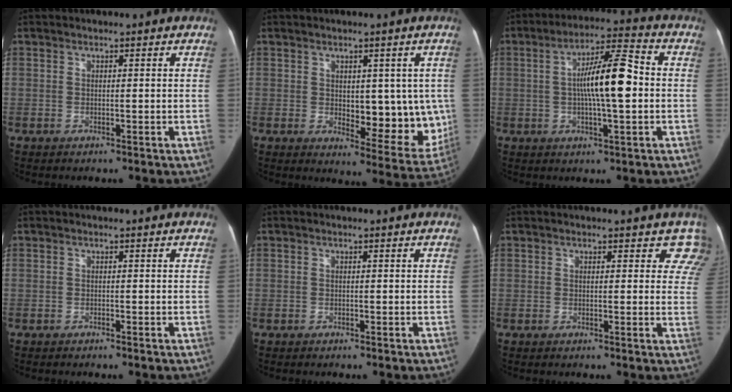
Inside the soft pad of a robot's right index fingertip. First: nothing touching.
{"total": 10.9, "force": [0.3, 5.3, 9.5], "torque": [-0.099, -0.011, 0.017]}
{"total": 11.1, "force": [0.0, 1.7, 11.0], "torque": [-0.190, 0.021, -0.005]}
{"total": 0.5, "force": [-0.5, -0.1, 0.2], "torque": [-0.005, -0.001, -0.010]}
{"total": 0.7, "force": [-0.5, 0.4, -0.1], "torque": [-0.004, 0.004, -0.011]}
{"total": 4.9, "force": [3.8, 2.8, 1.2], "torque": [0.020, -0.007, 0.014]}